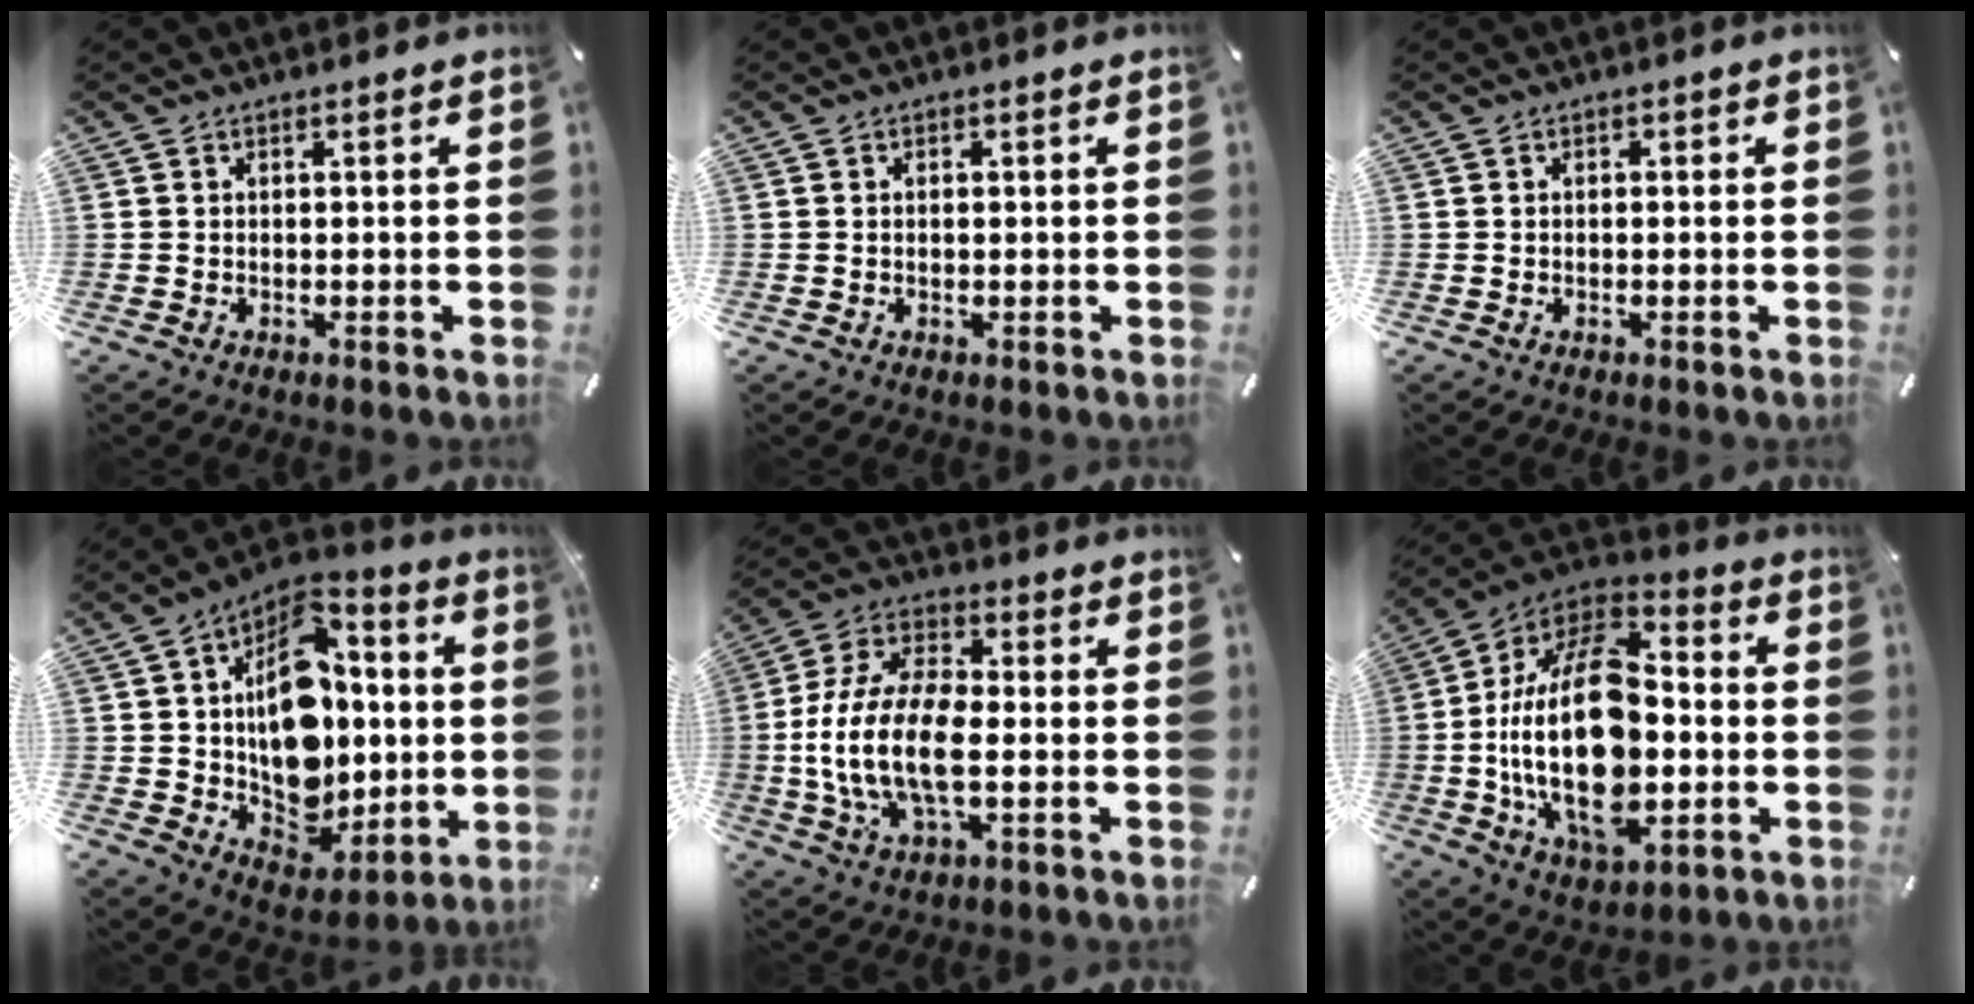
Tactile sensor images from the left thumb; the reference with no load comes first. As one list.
[{"total": 0.8, "force": [0.0, 0.4, 0.7], "torque": [-0.016, 0.000, -0.001]}, {"total": 0.6, "force": [-0.2, 0.3, 0.4], "torque": [-0.008, -0.001, -0.005]}, {"total": 18.4, "force": [2.0, 14.2, 11.6], "torque": [-0.169, -0.027, 0.044]}, {"total": 16.1, "force": [-2.6, 8.4, 13.5], "torque": [-0.293, -0.004, -0.047]}, {"total": 28.5, "force": [-3.2, 16.9, 22.8], "torque": [-0.437, 0.010, -0.048]}]